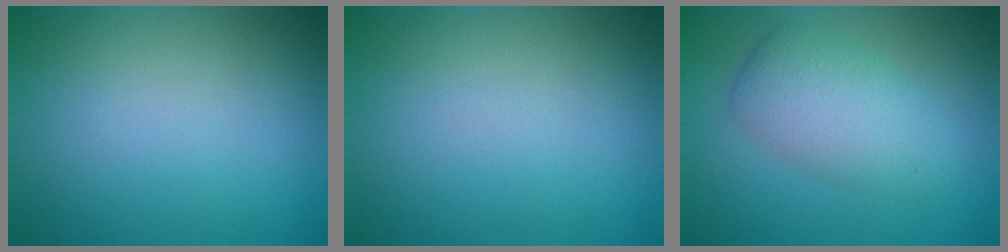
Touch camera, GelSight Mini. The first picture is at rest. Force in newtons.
{"total": 0.0}
{"total": 4.6, "press": 4.6, "slide": 0.0}